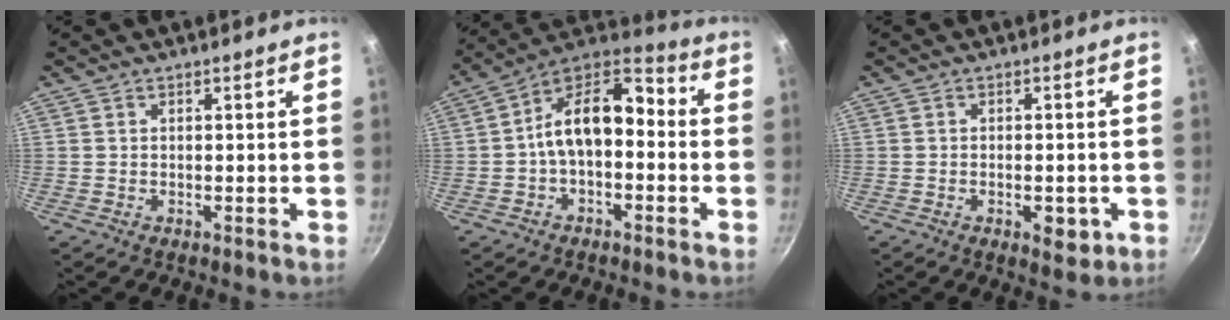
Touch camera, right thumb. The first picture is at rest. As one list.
[{"total": 14.0, "force": [-1.3, 8.5, 11.1], "torque": [-0.166, 0.059, -0.037]}, {"total": 4.7, "force": [-1.7, 2.4, 3.7], "torque": [-0.037, 0.009, -0.017]}]